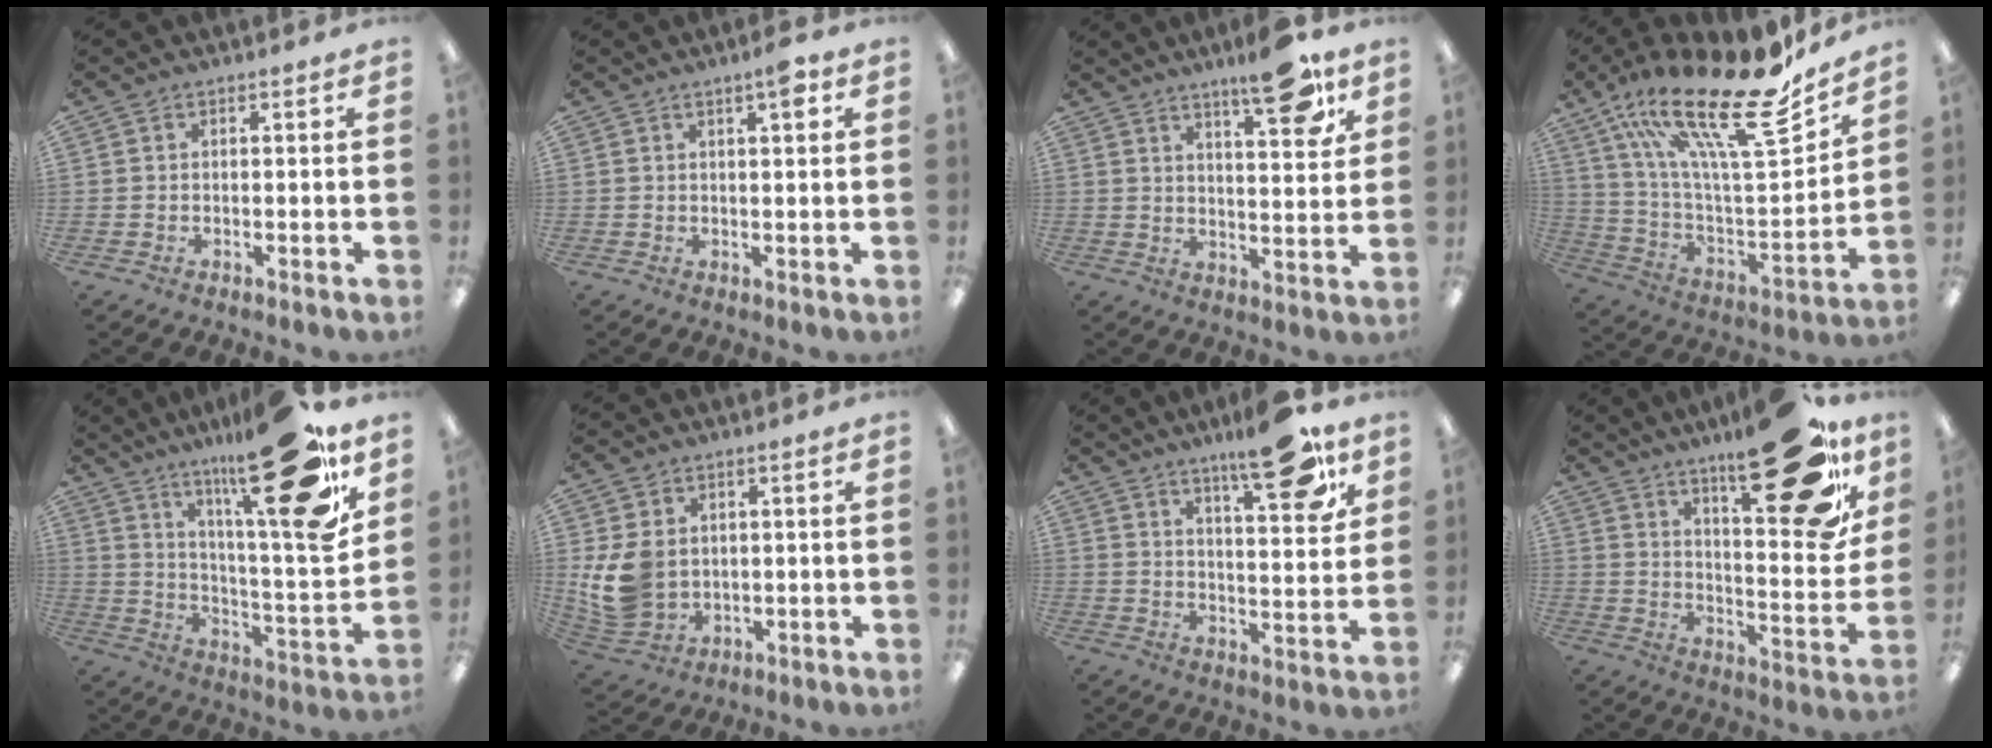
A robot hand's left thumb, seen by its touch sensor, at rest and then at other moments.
{"total": 4.2, "force": [2.3, 1.1, 3.3], "torque": [-0.046, -0.005, 0.034]}
{"total": 15.4, "force": [10.3, 5.2, 10.2], "torque": [-0.123, -0.057, 0.161]}
{"total": 27.3, "force": [17.5, 8.5, 19.1], "torque": [-0.321, -0.118, 0.290]}
{"total": 25.6, "force": [17.0, 5.4, 18.3], "torque": [-0.259, -0.113, 0.263]}
{"total": 10.7, "force": [0.9, 8.6, 6.2], "torque": [-0.139, 0.010, 0.020]}
{"total": 18.7, "force": [12.5, 6.4, 12.4], "torque": [-0.155, -0.074, 0.193]}
{"total": 27.0, "force": [17.4, 8.8, 18.7], "torque": [-0.233, -0.114, 0.271]}